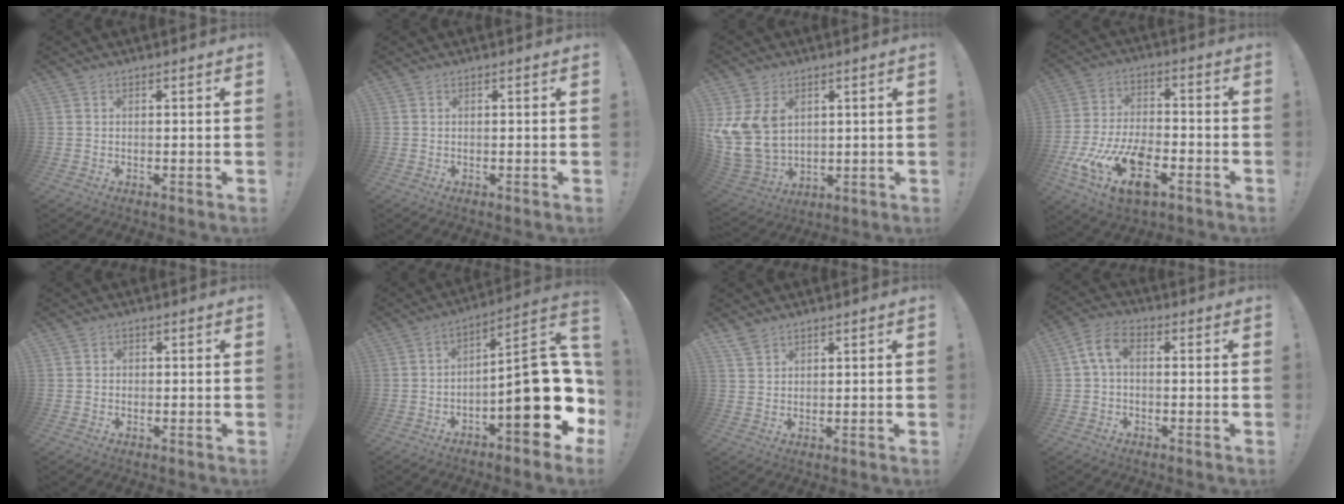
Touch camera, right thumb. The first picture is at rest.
{"total": 0.0}
{"total": 13.1, "force": [4.4, 9.9, 7.3], "torque": [-0.167, -0.027, 0.094]}
{"total": 17.8, "force": [-8.1, 9.6, 12.6], "torque": [-0.233, 0.036, -0.135]}
{"total": 0.9, "force": [-0.3, 0.9, 0.2], "torque": [-0.004, 0.003, -0.005]}
{"total": 20.8, "force": [-4.2, 7.6, 18.9], "torque": [-0.250, 0.018, -0.055]}
{"total": 3.0, "force": [2.4, 1.3, 1.1], "torque": [-0.017, -0.015, 0.046]}
{"total": 6.6, "force": [0.7, 3.9, 5.2], "torque": [-0.116, 0.011, 0.017]}